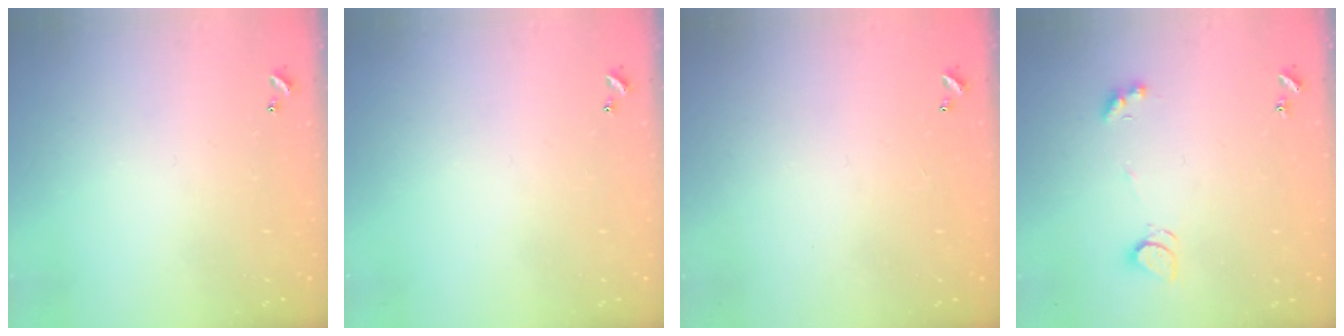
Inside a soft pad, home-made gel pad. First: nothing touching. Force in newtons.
{"total": 0.0}
{"total": 2.8, "press": 2.8, "slide": 0.1}
{"total": 2.2, "press": 2.2, "slide": 0.4}